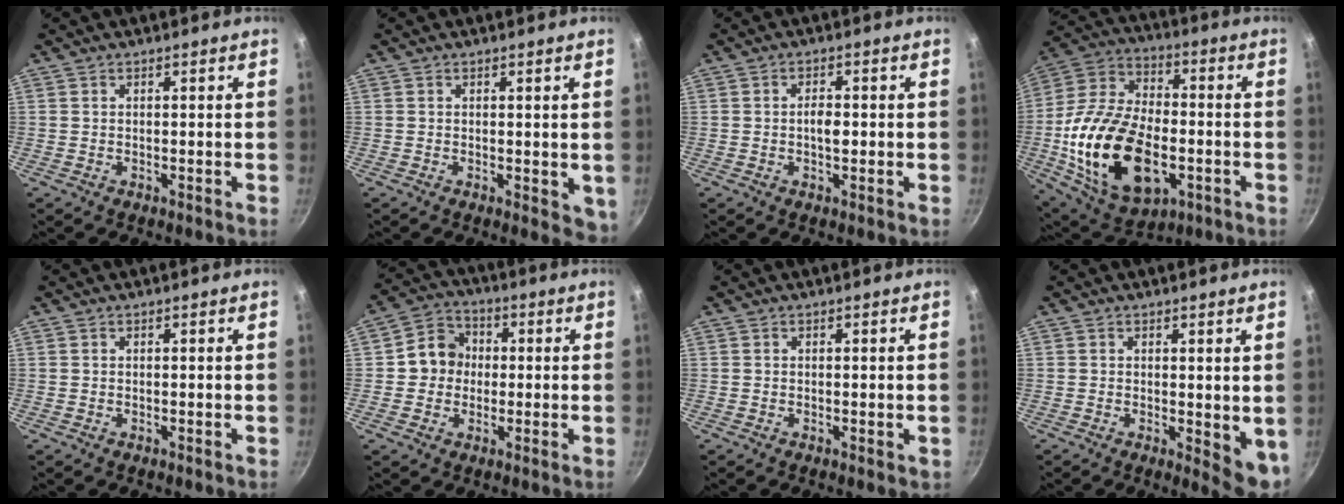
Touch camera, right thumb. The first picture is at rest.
{"total": 3.5, "force": [0.2, 2.0, 2.9], "torque": [-0.030, -0.007, 0.004]}
{"total": 3.1, "force": [-0.3, 1.5, 2.7], "torque": [-0.037, 0.006, -0.008]}
{"total": 25.7, "force": [-5.6, 15.2, 20.0], "torque": [-0.366, 0.024, -0.090]}
{"total": 0.0}
{"total": 8.0, "force": [0.0, 7.3, 3.3], "torque": [-0.015, 0.020, -0.017]}
{"total": 0.8, "force": [-0.1, 0.3, 0.7], "torque": [-0.008, 0.000, -0.003]}
{"total": 5.6, "force": [0.5, 2.5, 5.0], "torque": [-0.055, -0.007, 0.011]}